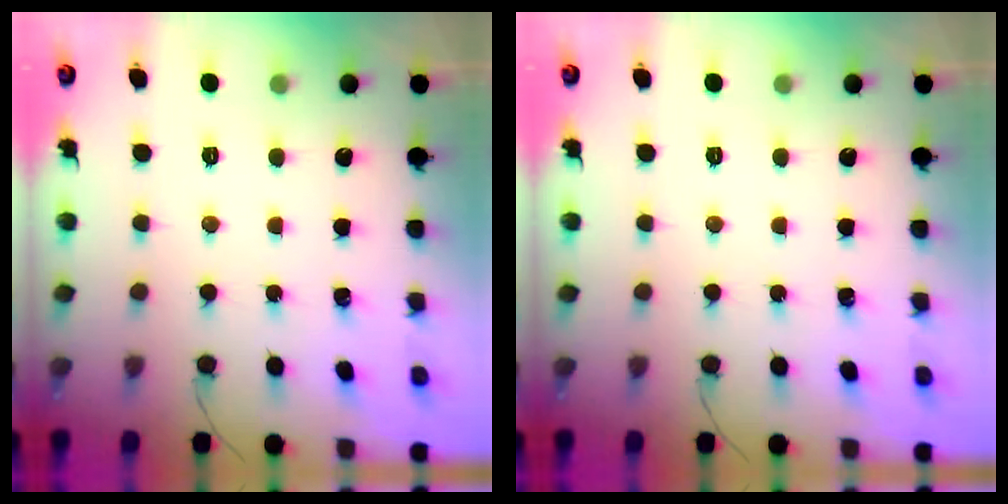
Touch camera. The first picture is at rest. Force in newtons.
{"total": 0.0}